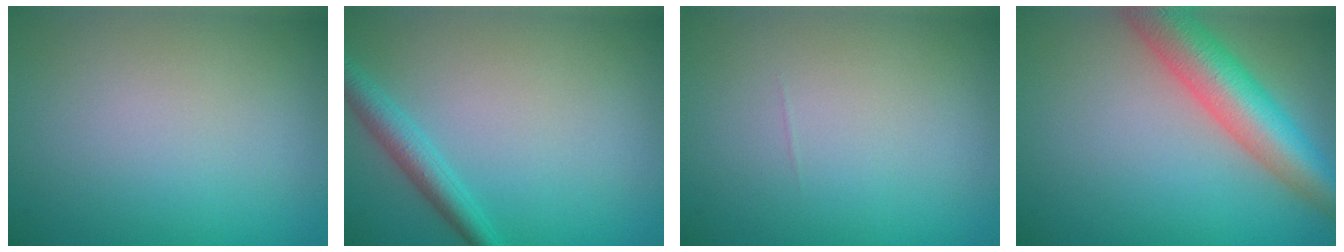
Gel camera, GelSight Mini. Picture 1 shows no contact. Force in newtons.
{"total": 2.6, "press": 2.6, "slide": 0.1}
{"total": 0.0}
{"total": 7.4, "press": 7.4, "slide": 0.3}